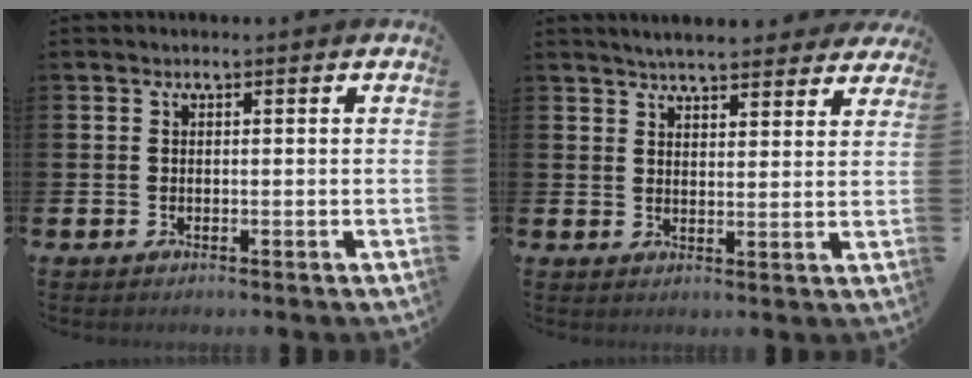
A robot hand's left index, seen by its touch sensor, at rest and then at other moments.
{"total": 4.8, "force": [4.6, 0.8, 1.0], "torque": [-0.019, -0.026, 0.081]}